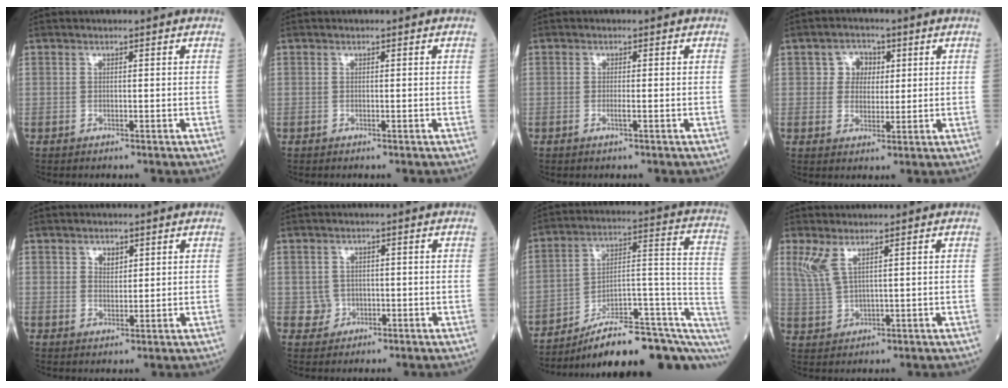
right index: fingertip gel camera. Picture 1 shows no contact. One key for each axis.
{"total": 0.0}
{"total": 1.0, "fx": -0.4, "fy": -0.2, "fz": 0.9, "tx": -0.020, "ty": -0.001, "tz": -0.007}
{"total": 4.5, "fx": 1.3, "fy": 3.9, "fz": 1.9, "tx": -0.023, "ty": 0.012, "tz": 0.021}
{"total": 2.1, "fx": 1.1, "fy": 1.4, "fz": 1.1, "tx": -0.017, "ty": 0.000, "tz": 0.021}
{"total": 2.5, "fx": -0.5, "fy": 2.5, "fz": 0.2, "tx": 0.006, "ty": 0.008, "tz": -0.006}
{"total": 22.5, "fx": -16.4, "fy": 4.6, "fz": 14.8, "tx": -0.131, "ty": 0.050, "tz": -0.236}
{"total": 3.9, "fx": 2.3, "fy": 0.7, "fz": 3.1, "tx": -0.084, "ty": 0.004, "tz": 0.059}